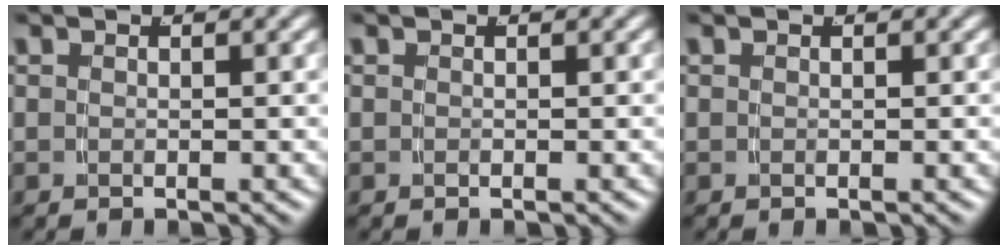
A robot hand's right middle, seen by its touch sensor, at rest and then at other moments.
{"total": 0.0}
{"total": 0.0}